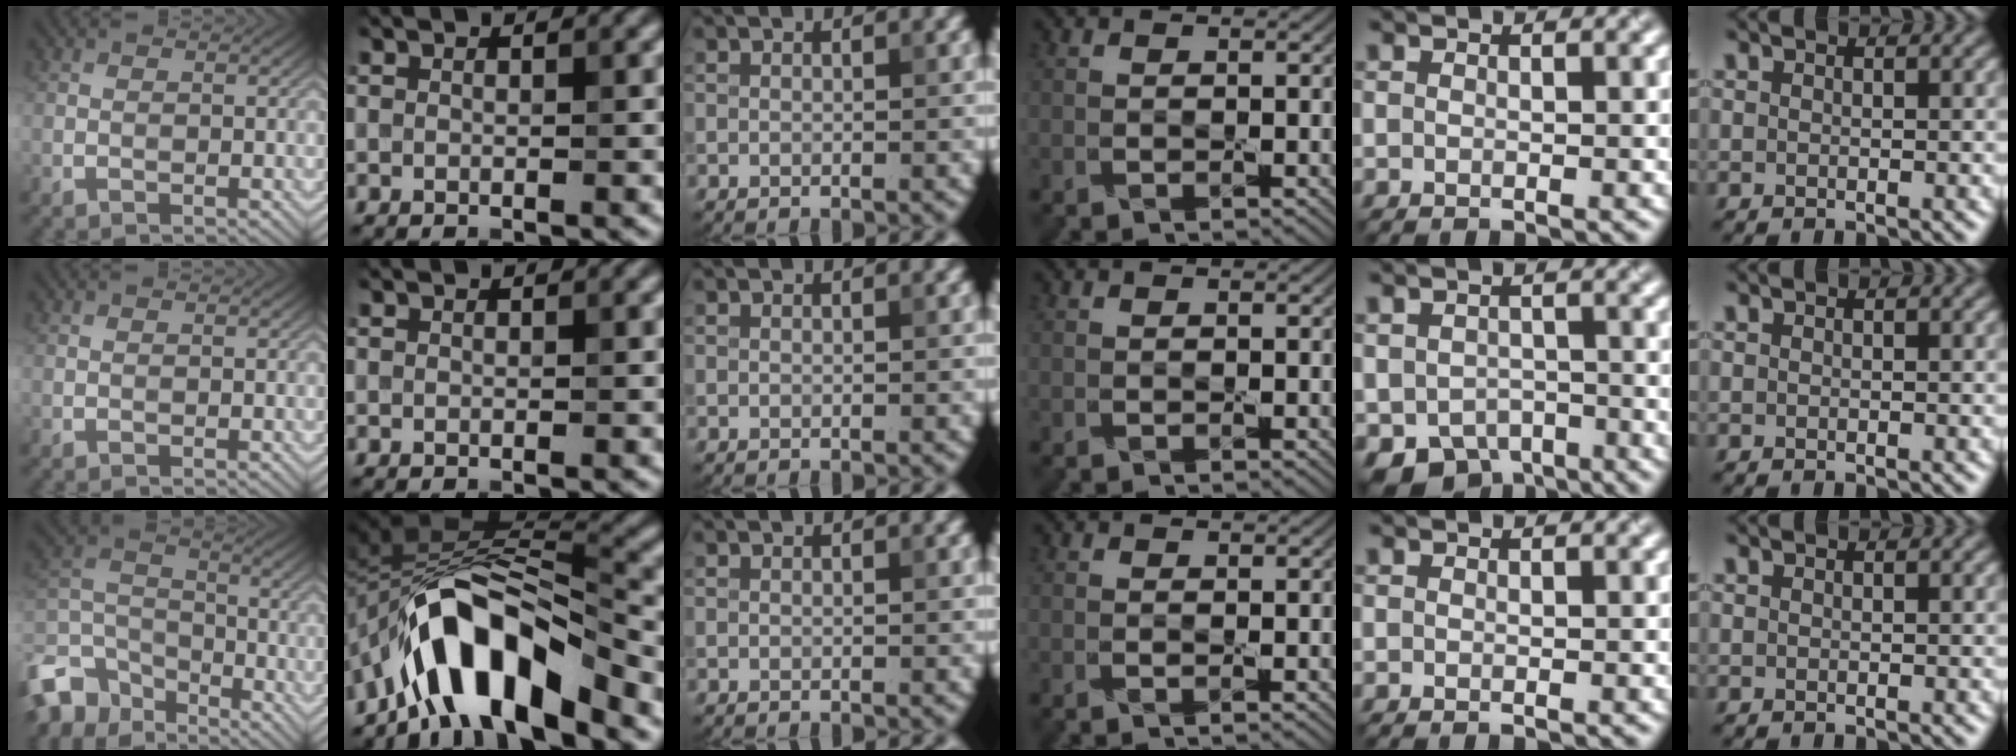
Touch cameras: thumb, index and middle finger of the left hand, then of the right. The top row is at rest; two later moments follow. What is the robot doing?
{"motion": "peel", "object": "aluminum foil"}